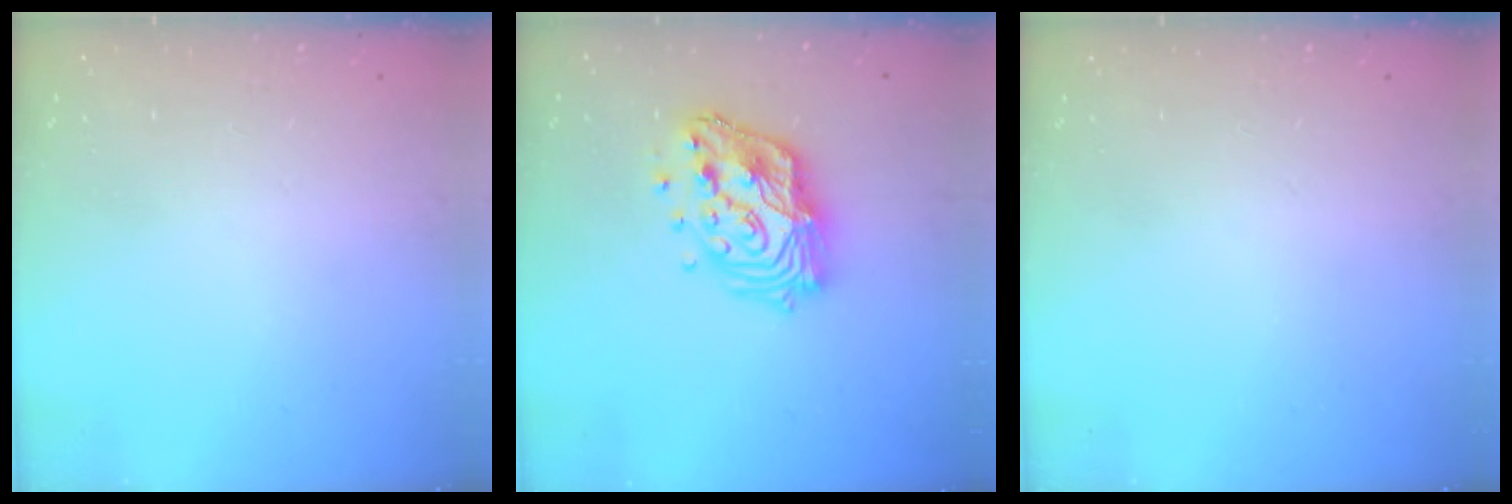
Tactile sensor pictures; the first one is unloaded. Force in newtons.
{"total": 15.9, "press": 15.9, "slide": 1.0}
{"total": 0.0}